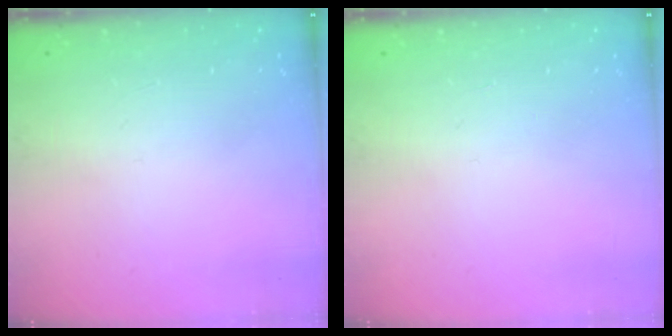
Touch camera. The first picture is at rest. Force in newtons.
{"total": 0.0}